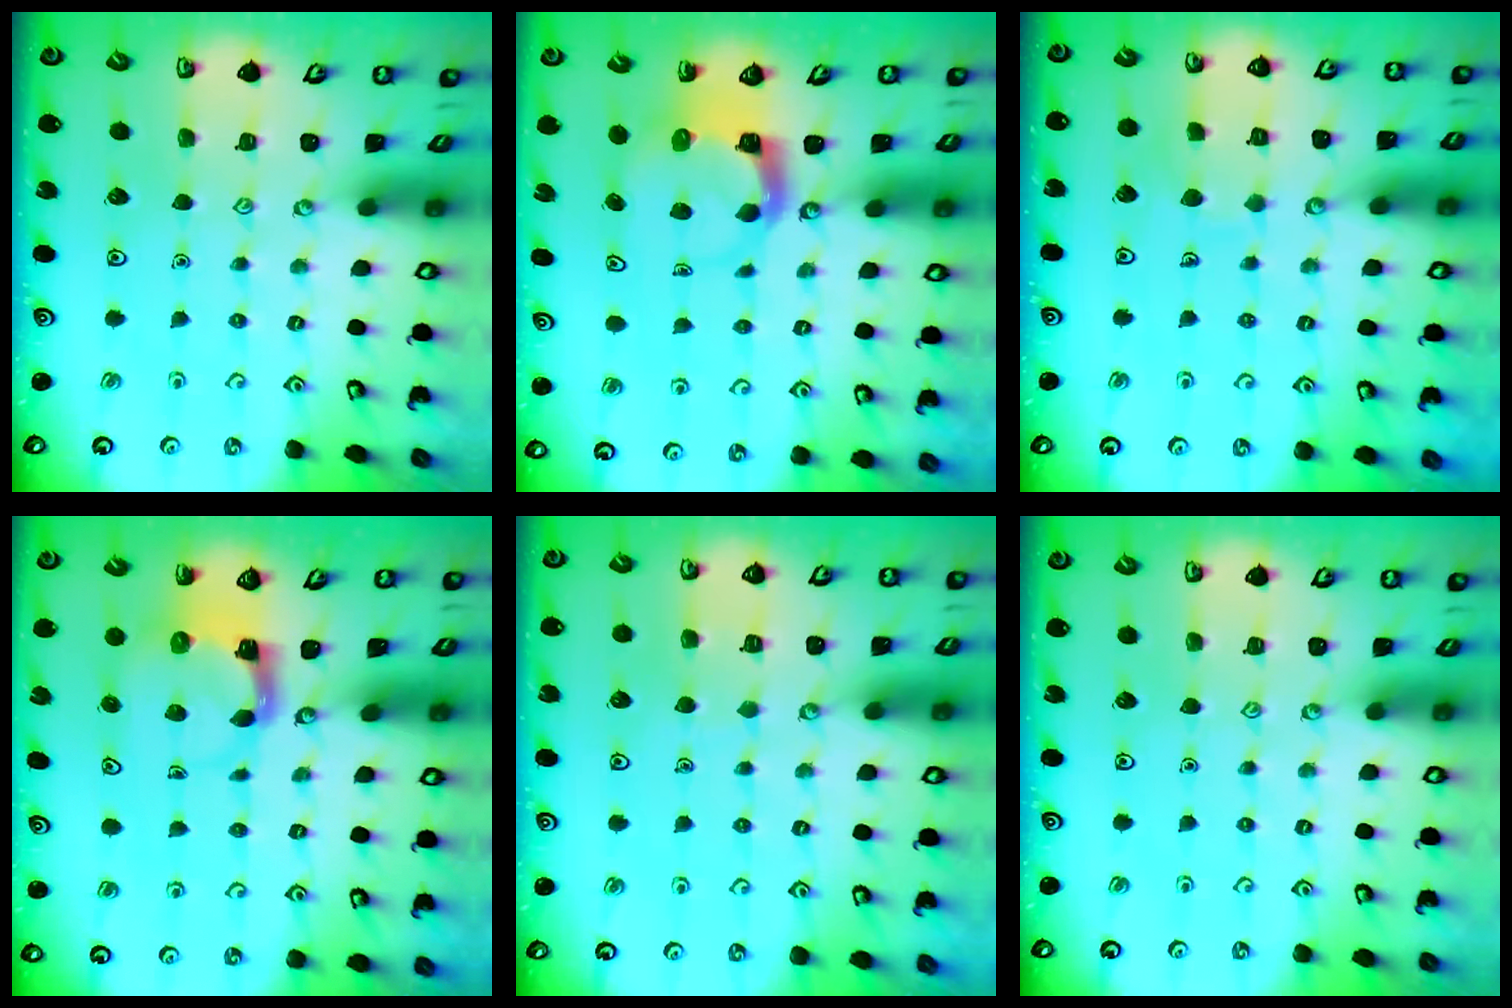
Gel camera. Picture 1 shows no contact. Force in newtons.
{"total": 4.0, "press": 4.0, "slide": 0.3}
{"total": 5.6, "press": 5.6, "slide": 0.6}
{"total": 4.0, "press": 3.9, "slide": 0.7}
{"total": 3.3, "press": 3.3, "slide": 0.2}
{"total": 0.0}